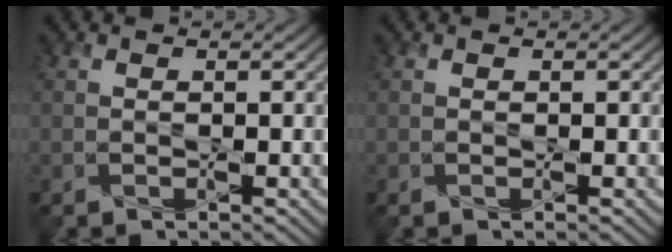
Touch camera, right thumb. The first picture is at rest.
{"total": 0.0}